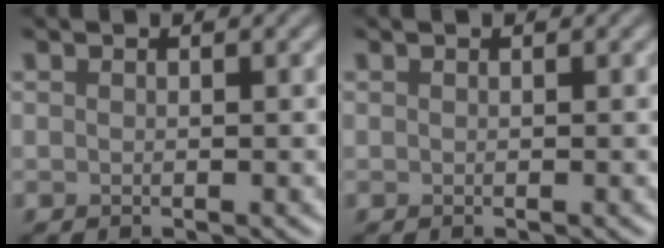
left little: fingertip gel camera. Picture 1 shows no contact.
{"total": 0.0}